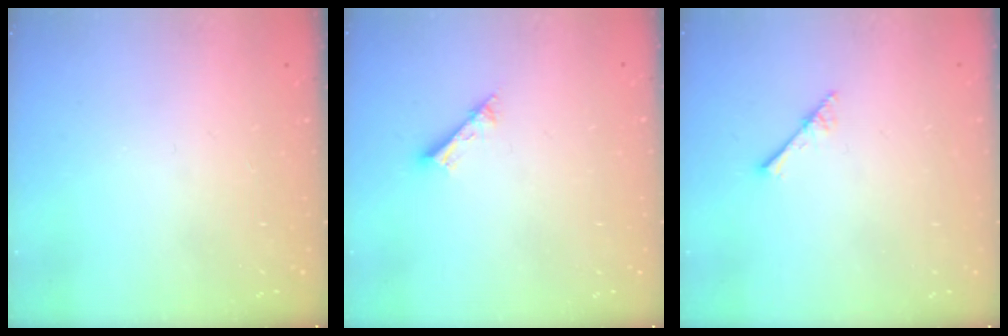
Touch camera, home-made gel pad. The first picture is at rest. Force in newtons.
{"total": 2.6, "press": 2.6, "slide": 0.1}
{"total": 2.3, "press": 2.3, "slide": 0.2}